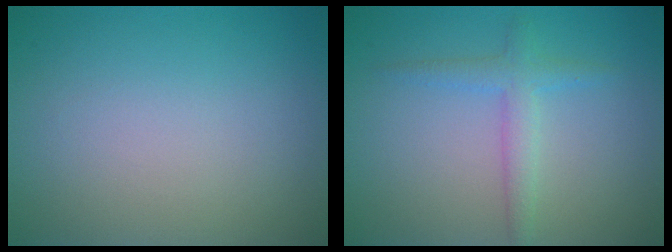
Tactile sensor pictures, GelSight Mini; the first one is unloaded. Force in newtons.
{"total": 2.3, "press": 2.3, "slide": 0.1}